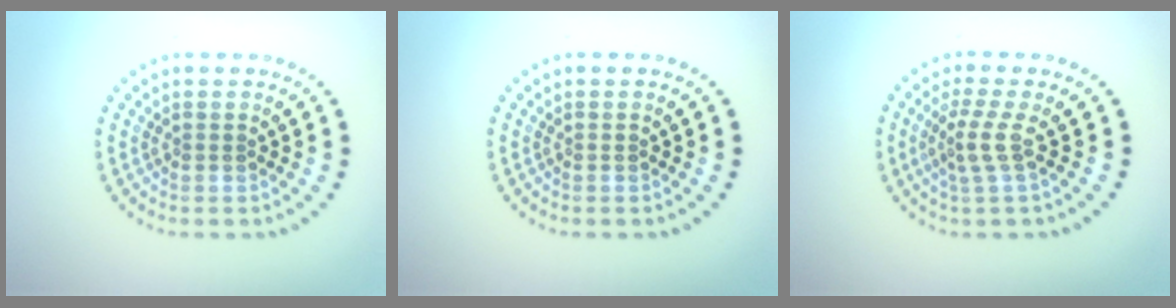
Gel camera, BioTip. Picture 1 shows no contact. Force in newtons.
{"total": 0.0}
{"total": 2.3, "press": 1.6, "slide": 1.7}